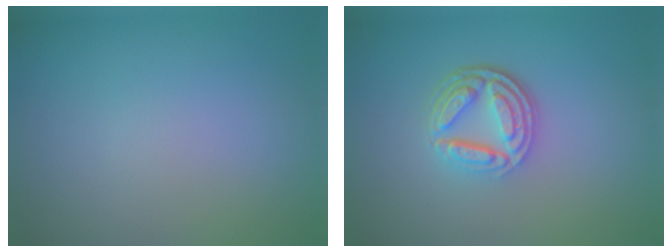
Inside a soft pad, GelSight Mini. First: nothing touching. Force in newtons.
{"total": 4.8, "press": 3.5, "slide": 3.2}